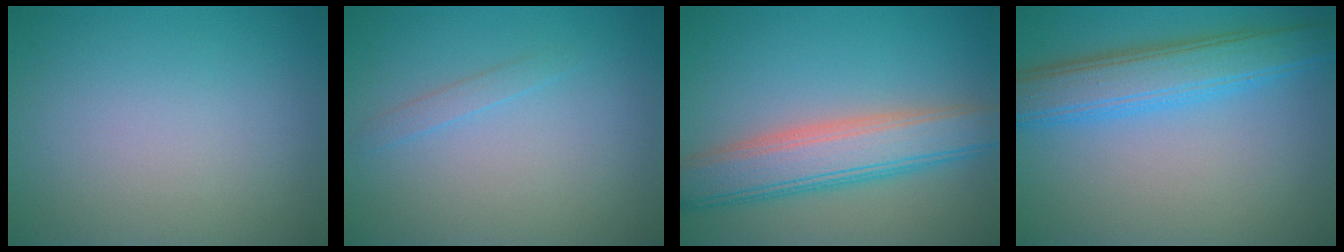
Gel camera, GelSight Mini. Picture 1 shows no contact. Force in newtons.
{"total": 0.9, "press": 0.9, "slide": 0.1}
{"total": 6.5, "press": 6.5, "slide": 0.1}
{"total": 5.7, "press": 5.7, "slide": 0.1}